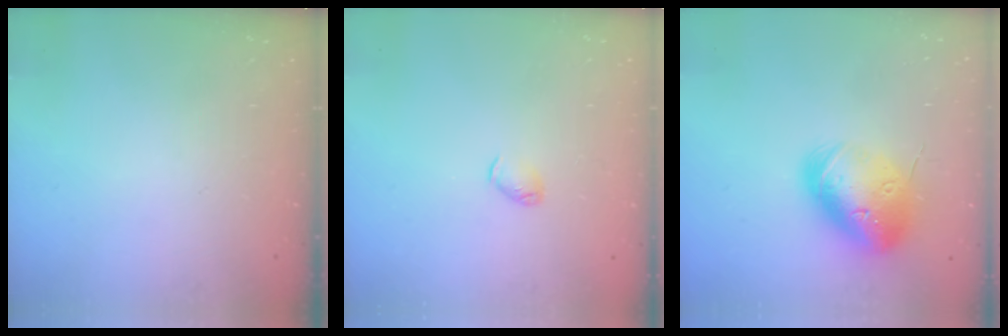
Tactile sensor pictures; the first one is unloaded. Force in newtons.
{"total": 2.9, "press": 2.9, "slide": 0.5}
{"total": 22.4, "press": 22.2, "slide": 3.4}